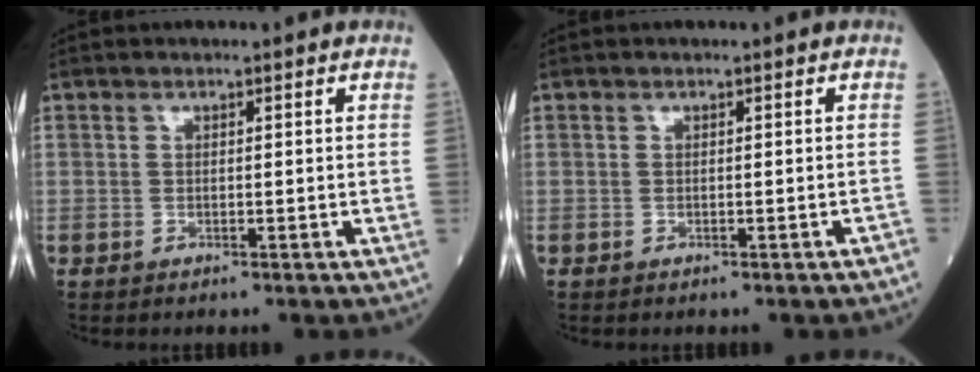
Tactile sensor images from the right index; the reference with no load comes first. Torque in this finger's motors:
{"motor_torque": [0.00, 0.01, 0.00, 0.00]}